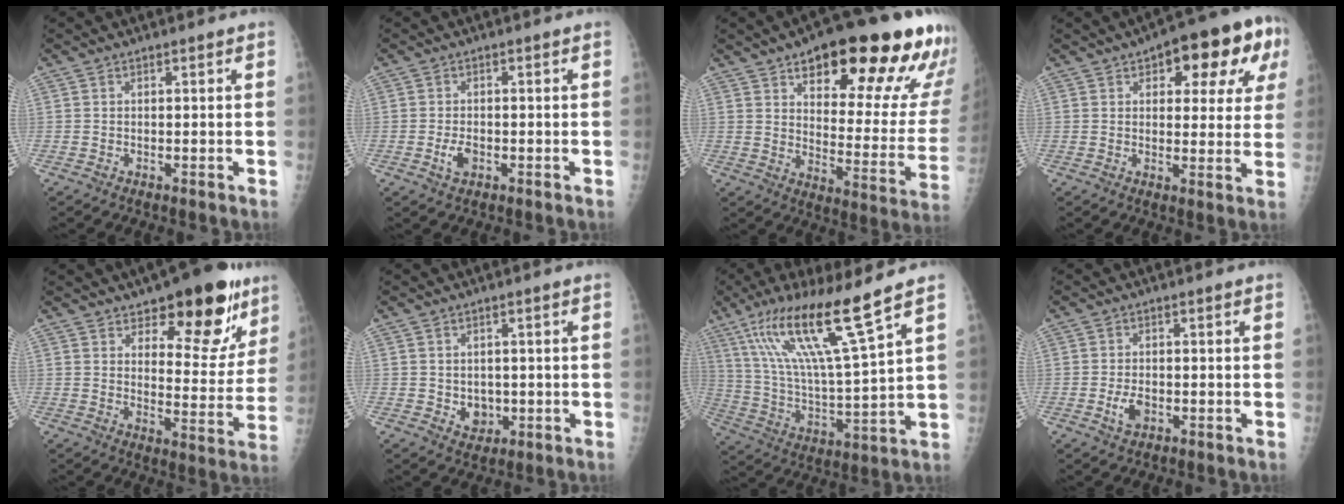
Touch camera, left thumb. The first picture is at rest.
{"total": 2.8, "force": [-1.0, 1.7, 1.9], "torque": [-0.034, 0.001, -0.016]}
{"total": 27.0, "force": [15.9, 9.1, 19.9], "torque": [-0.225, -0.055, 0.219]}
{"total": 16.0, "force": [6.8, 6.8, 12.8], "torque": [-0.123, 0.003, 0.079]}
{"total": 16.8, "force": [10.6, 7.4, 10.8], "torque": [-0.077, -0.064, 0.152]}
{"total": 3.6, "force": [-0.3, 3.1, 1.8], "torque": [-0.009, -0.001, 0.006]}
{"total": 18.5, "force": [11.6, 0.8, 14.3], "torque": [-0.261, -0.053, 0.219]}
{"total": 3.1, "force": [-1.0, 2.0, 2.2], "torque": [-0.039, 0.000, -0.016]}